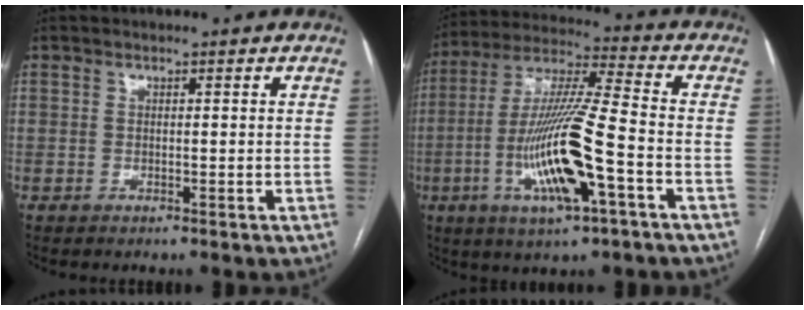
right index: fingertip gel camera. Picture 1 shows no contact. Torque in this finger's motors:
{"motor_torque": [2.13, -0.01, 0.57, 0.21]}